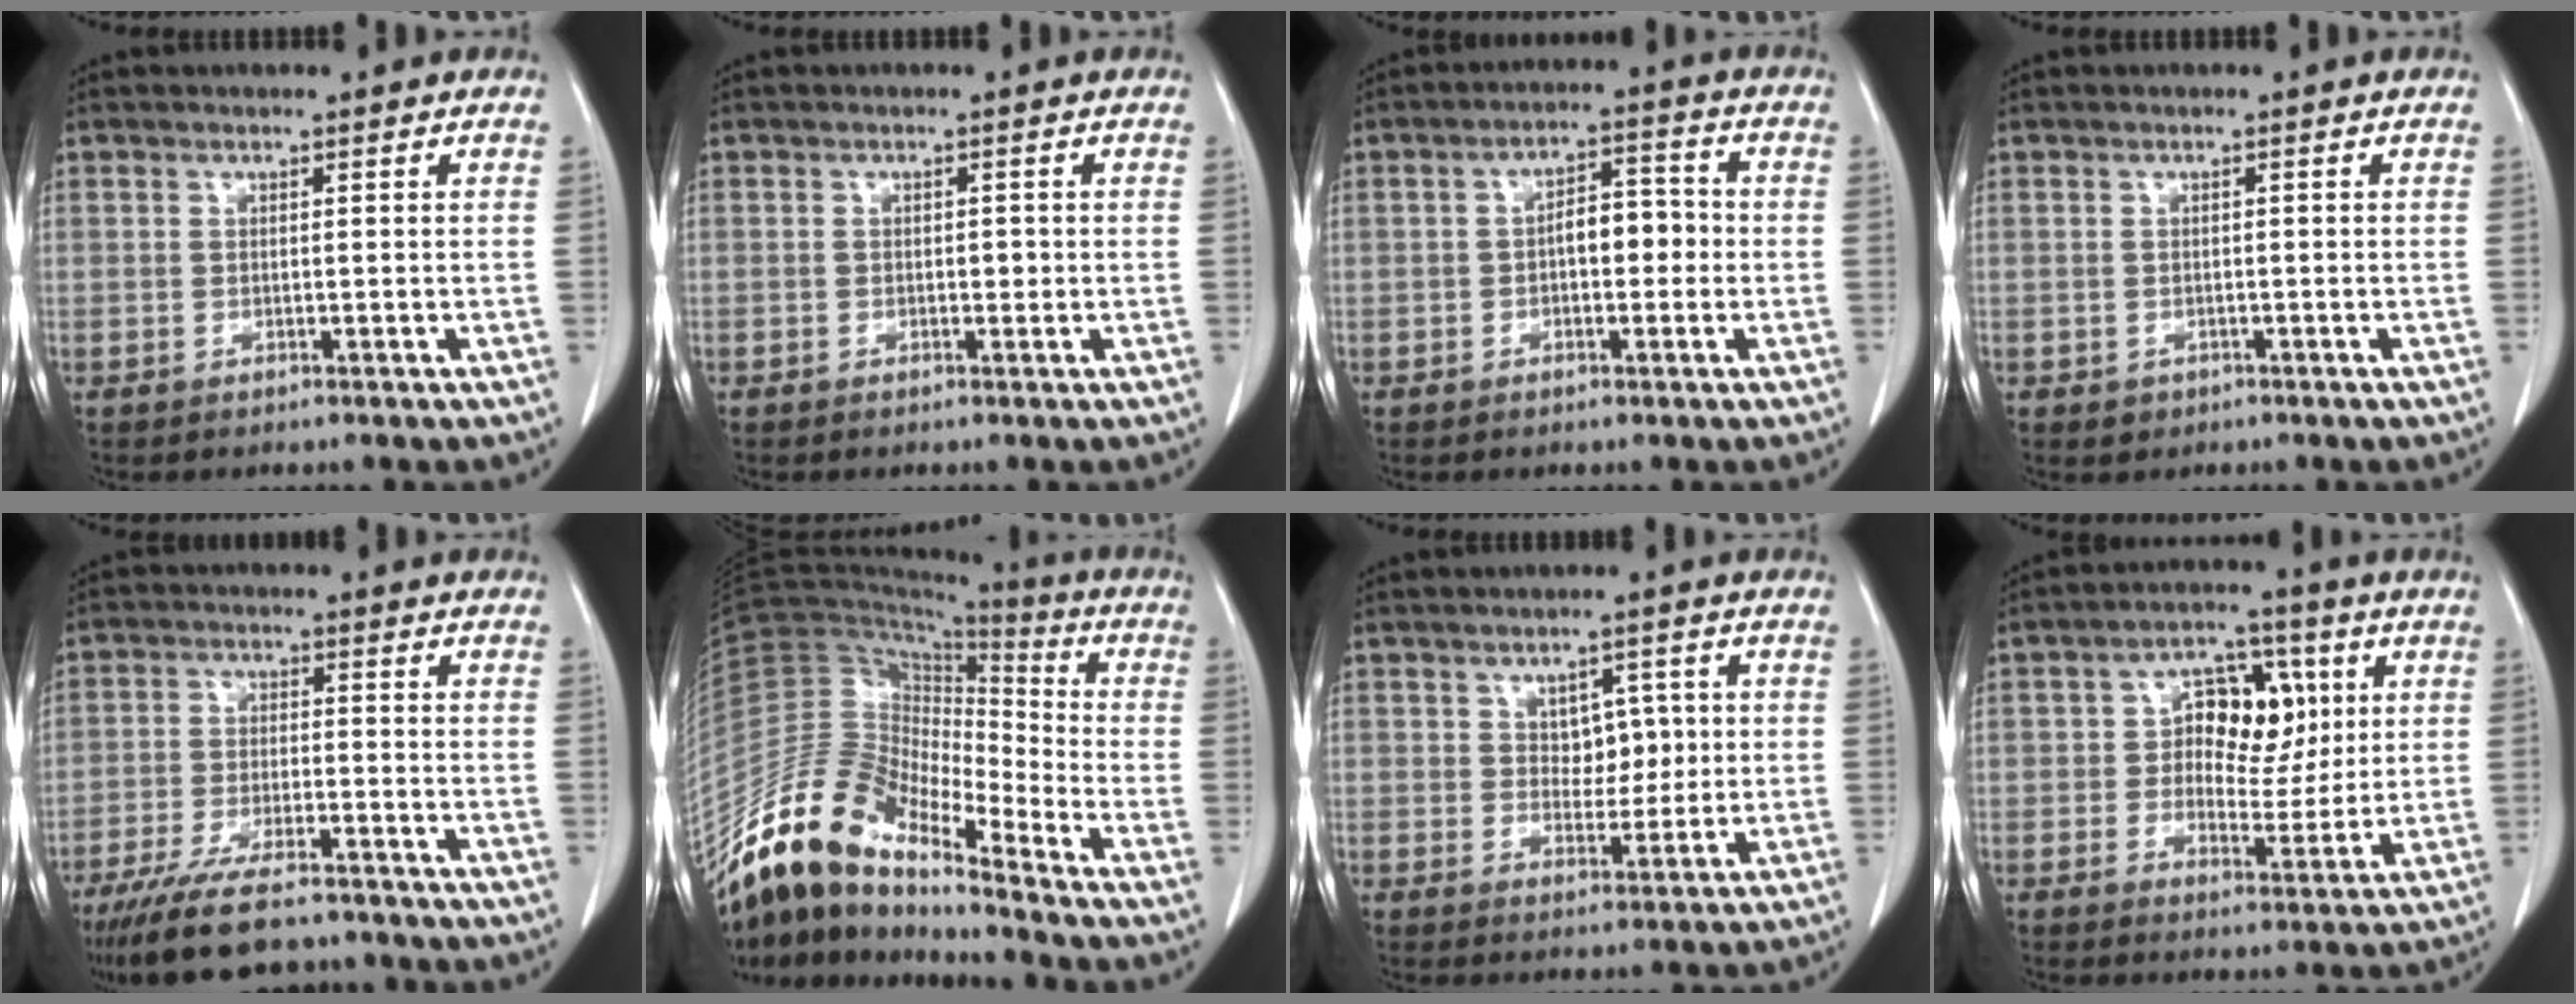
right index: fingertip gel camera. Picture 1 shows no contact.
{"total": 1.3, "force": [-0.1, 0.8, 1.0], "torque": [-0.013, 0.001, -0.001]}
{"total": 5.6, "force": [-0.5, 2.6, 5.0], "torque": [-0.081, 0.022, -0.009]}
{"total": 1.2, "force": [-0.4, 1.1, 0.4], "torque": [-0.004, 0.003, 0.001]}
{"total": 12.7, "force": [-10.4, 2.9, 6.5], "torque": [-0.112, -0.022, -0.168]}
{"total": 13.9, "force": [-12.0, 3.5, 6.2], "torque": [-0.118, 0.045, -0.228]}
{"total": 5.0, "force": [0.9, 3.2, 3.8], "torque": [-0.047, 0.007, 0.020]}
{"total": 9.4, "force": [1.9, 6.1, 6.9], "torque": [-0.096, 0.025, 0.034]}